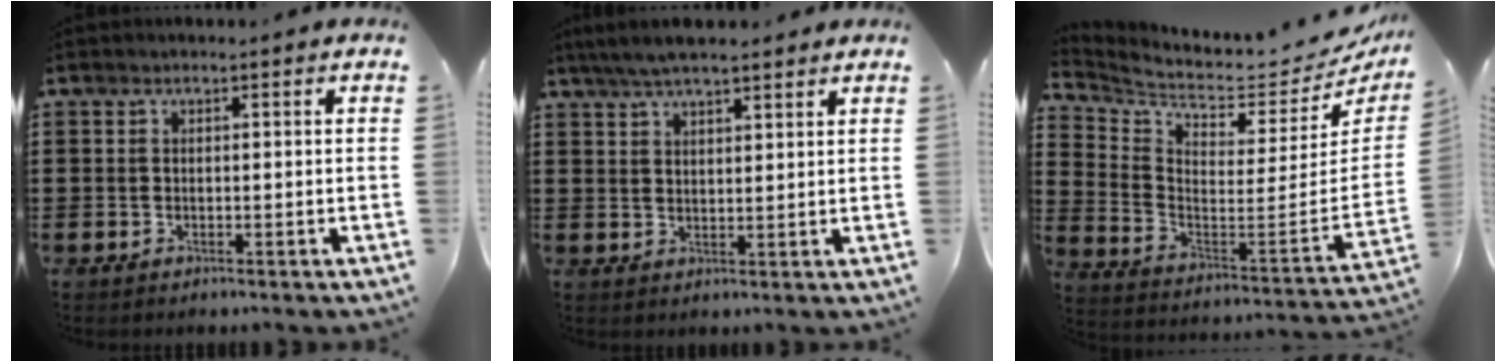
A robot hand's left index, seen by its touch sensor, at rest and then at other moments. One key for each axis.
{"total": 4.6, "fx": 4.0, "fy": 0.7, "fz": 2.1, "tx": -0.051, "ty": -0.002, "tz": 0.073}
{"total": 3.8, "fx": 3.4, "fy": 1.3, "fz": 1.2, "tx": -0.052, "ty": -0.055, "tz": 0.050}